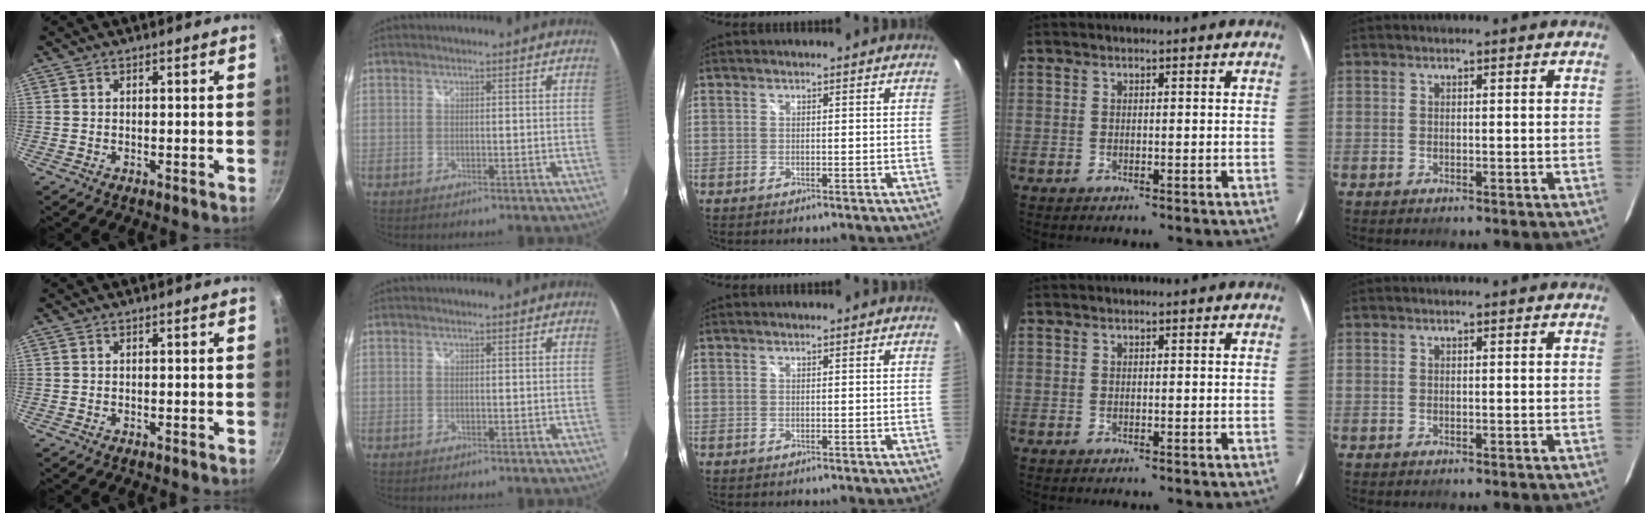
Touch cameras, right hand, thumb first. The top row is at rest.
{}